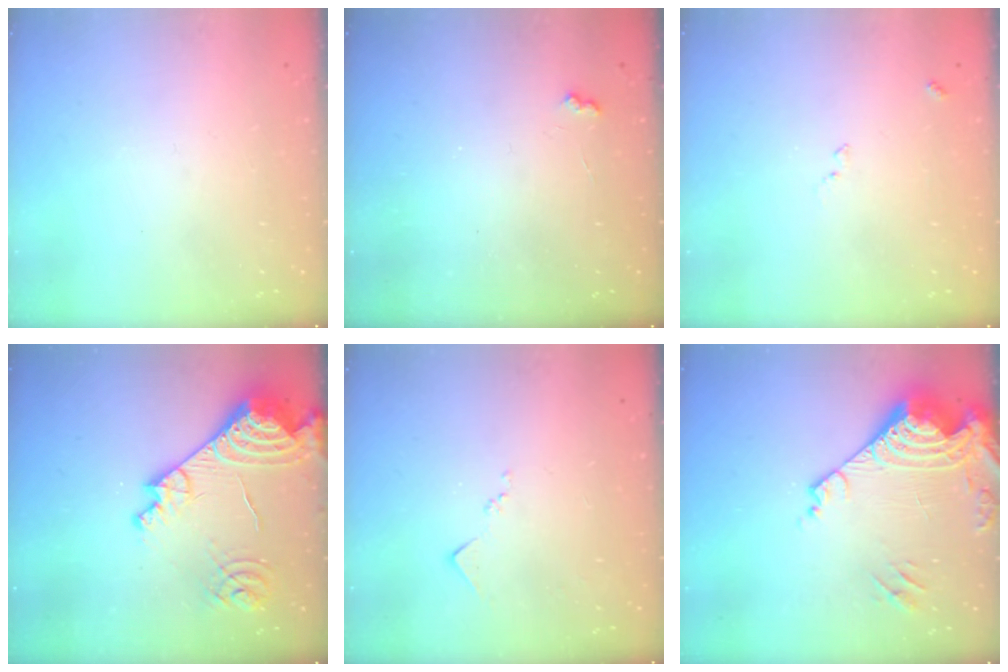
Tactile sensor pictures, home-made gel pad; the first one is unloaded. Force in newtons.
{"total": 3.5, "press": 3.5, "slide": 0.6}
{"total": 9.5, "press": 9.5, "slide": 0.8}
{"total": 19.2, "press": 19.1, "slide": 2.0}
{"total": 5.7, "press": 5.7, "slide": 0.7}
{"total": 19.0, "press": 18.8, "slide": 2.5}